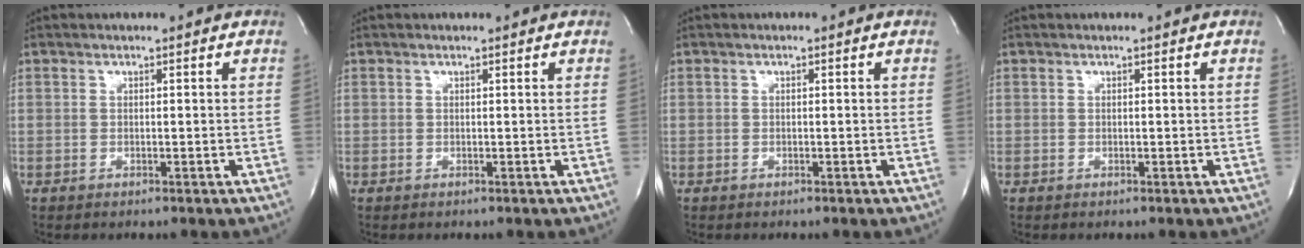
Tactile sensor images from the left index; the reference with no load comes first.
{"total": 0.6, "force": [0.6, -0.1, 0.0], "torque": [-0.003, 0.000, 0.009]}
{"total": 0.0}
{"total": 0.7, "force": [0.7, -0.1, 0.1], "torque": [-0.003, 0.001, 0.008]}